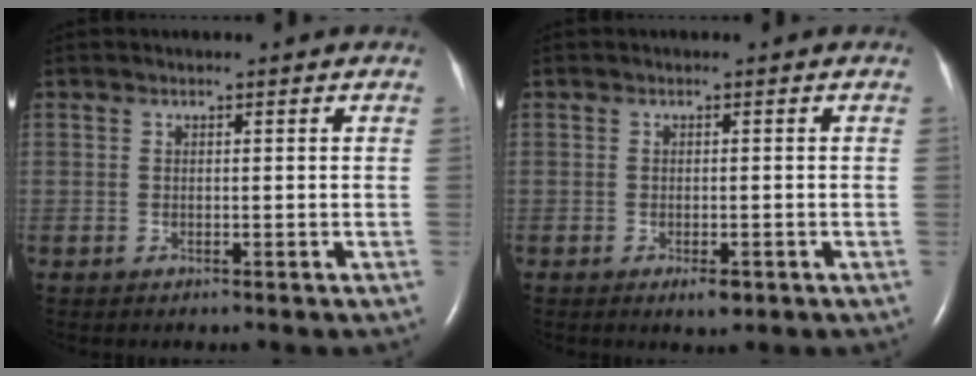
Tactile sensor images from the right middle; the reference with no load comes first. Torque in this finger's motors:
{"motor_torque": [0.55, -0.24, 0.05, 0.02]}